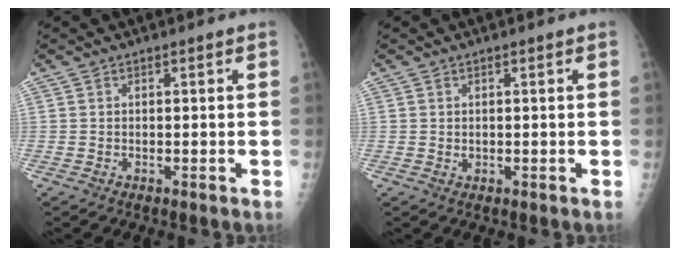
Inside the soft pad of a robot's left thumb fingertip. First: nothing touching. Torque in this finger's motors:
{"motor_torque": [-0.16, 0.03, 0.01, 0.00, 0.00]}